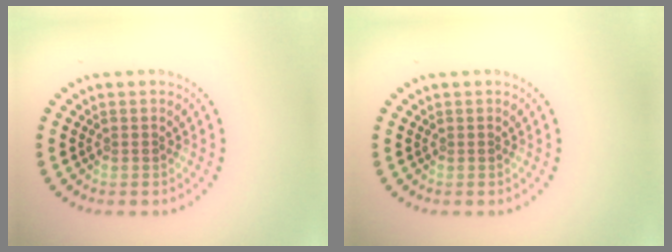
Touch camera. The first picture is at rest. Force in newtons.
{"total": 0.0}